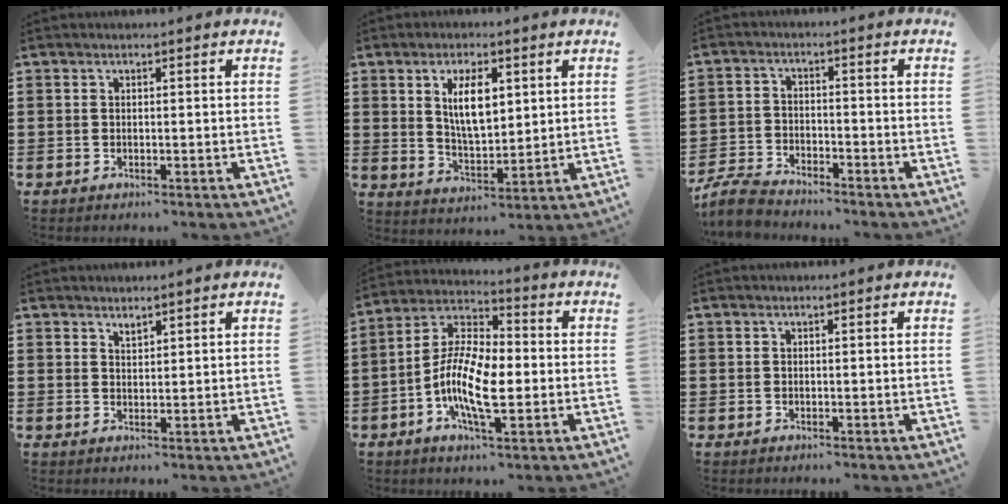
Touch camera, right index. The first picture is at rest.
{"total": 7.2, "force": [2.4, 2.9, 6.1], "torque": [-0.113, 0.000, 0.038]}
{"total": 4.9, "force": [-4.7, 0.8, 1.2], "torque": [-0.050, -0.006, -0.101]}
{"total": 1.3, "force": [1.3, 0.3, 0.2], "torque": [-0.006, -0.001, 0.025]}
{"total": 11.6, "force": [-3.0, 4.8, 10.1], "torque": [-0.225, -0.004, -0.061]}
{"total": 0.0}